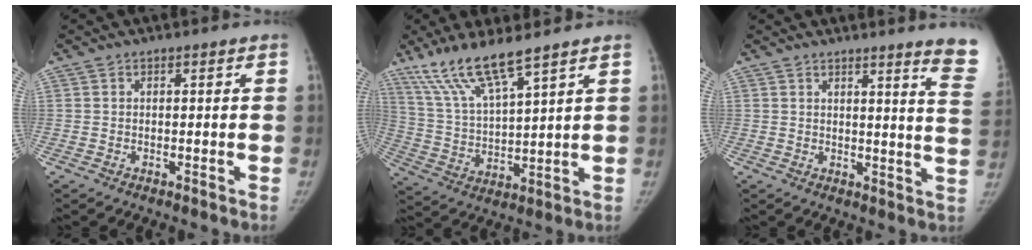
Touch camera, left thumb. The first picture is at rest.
{"total": 11.8, "force": [8.8, 1.6, 7.6], "torque": [-0.148, -0.041, 0.184]}
{"total": 10.2, "force": [8.3, -0.6, 5.9], "torque": [-0.054, -0.077, 0.073]}